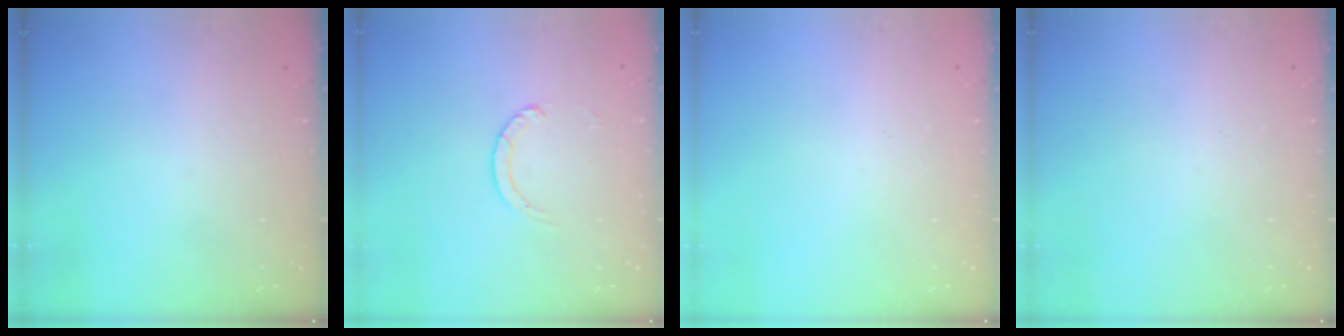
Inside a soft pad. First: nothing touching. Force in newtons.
{"total": 2.7, "press": 2.7, "slide": 0.3}
{"total": 0.0}
{"total": 0.0}